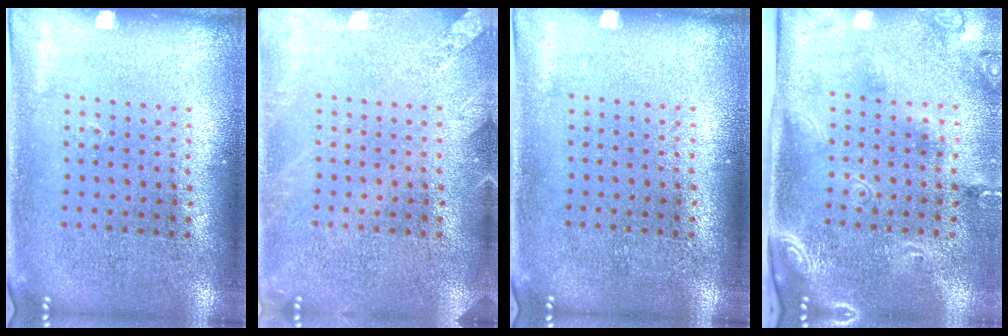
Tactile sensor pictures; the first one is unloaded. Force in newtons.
{"total": 1.9, "press": 1.9, "slide": 0.2}
{"total": 0.0}
{"total": 2.5, "press": 1.7, "slide": 1.9}